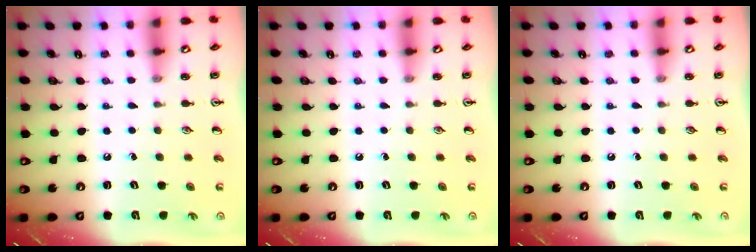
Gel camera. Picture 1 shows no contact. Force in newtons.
{"total": 0.0}
{"total": 0.0}